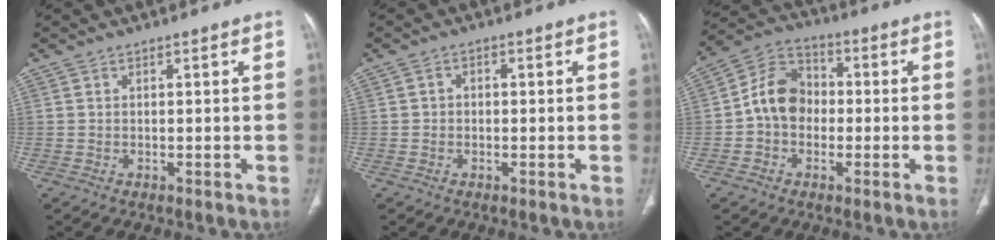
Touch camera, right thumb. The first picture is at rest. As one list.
[{"total": 1.4, "force": [-0.1, 1.2, 0.7], "torque": [-0.004, 0.007, -0.005]}, {"total": 9.8, "force": [-0.9, 7.8, 5.9], "torque": [-0.085, 0.034, -0.031]}]